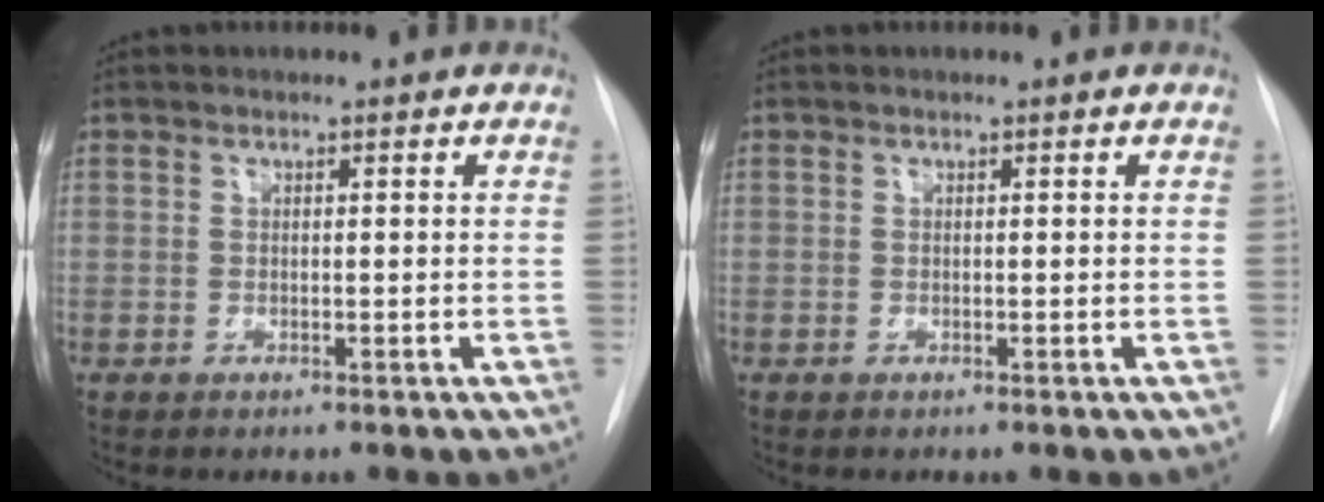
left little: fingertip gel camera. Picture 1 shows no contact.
{"total": 0.0}